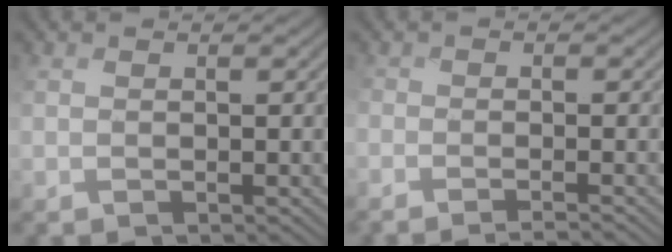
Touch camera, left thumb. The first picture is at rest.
{"total": 3.6, "force": [-2.8, 0.8, 2.2], "torque": [-0.027, -0.005, -0.037]}